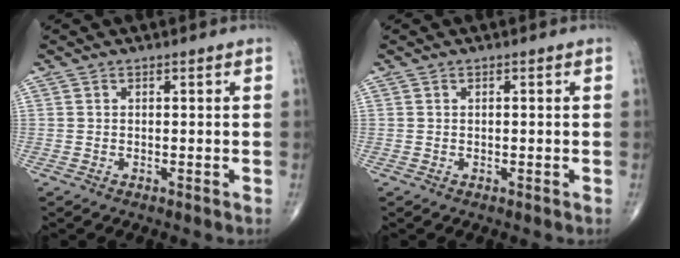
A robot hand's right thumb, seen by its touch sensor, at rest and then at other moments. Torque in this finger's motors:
{"motor_torque": [-0.11, -0.11, 0.08, 0.11, 0.03]}